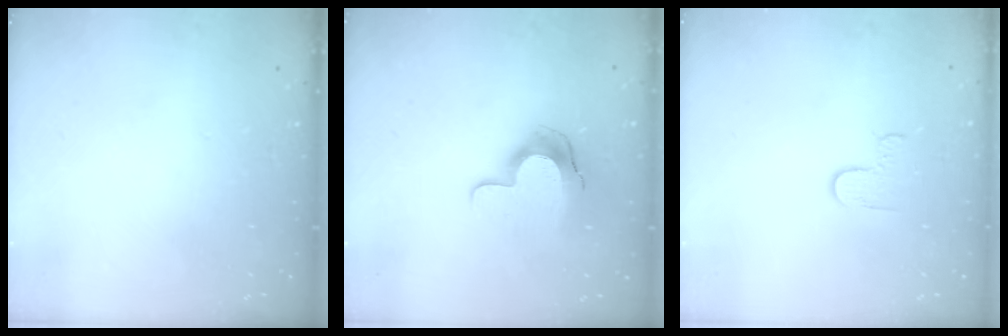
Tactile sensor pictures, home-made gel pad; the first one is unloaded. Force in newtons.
{"total": 11.2, "press": 11.2, "slide": 1.1}
{"total": 2.7, "press": 2.6, "slide": 0.4}